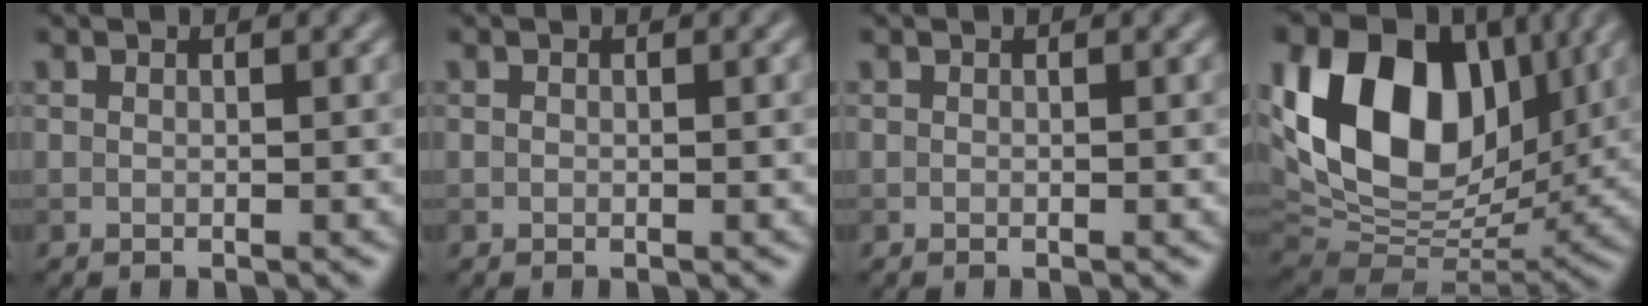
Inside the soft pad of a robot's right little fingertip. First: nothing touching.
{"total": 0.0}
{"total": 0.0}
{"total": 15.6, "force": [4.6, 10.4, 10.7], "torque": [-0.195, 0.016, 0.078]}